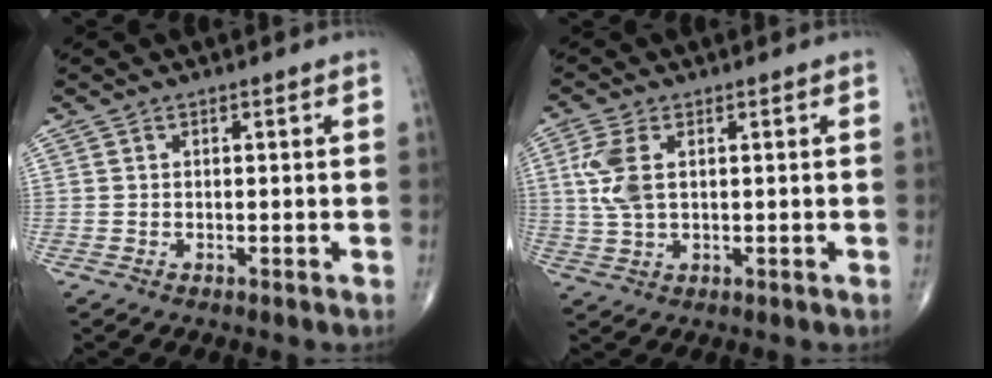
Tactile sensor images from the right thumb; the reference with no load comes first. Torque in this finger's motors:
{"motor_torque": [0.03, 0.66, 0.85, 0.23, 0.10]}